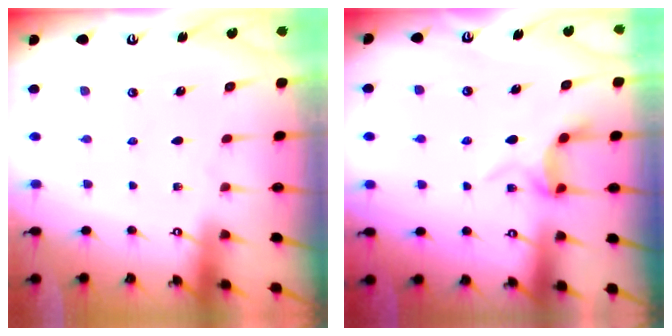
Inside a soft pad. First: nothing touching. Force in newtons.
{"total": 5.8, "press": 5.5, "slide": 1.8}